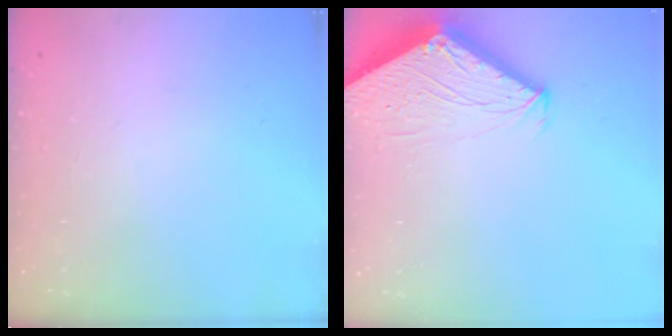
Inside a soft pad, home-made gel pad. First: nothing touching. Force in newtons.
{"total": 3.6, "press": 3.6, "slide": 0.3}